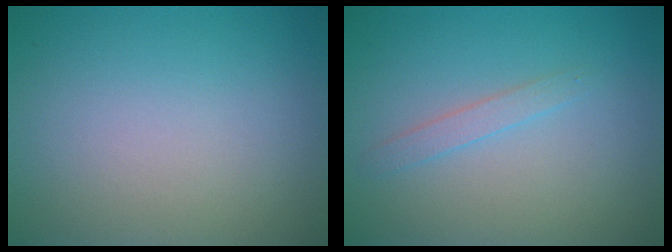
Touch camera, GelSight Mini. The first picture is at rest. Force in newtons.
{"total": 1.2, "press": 1.2, "slide": 0.1}